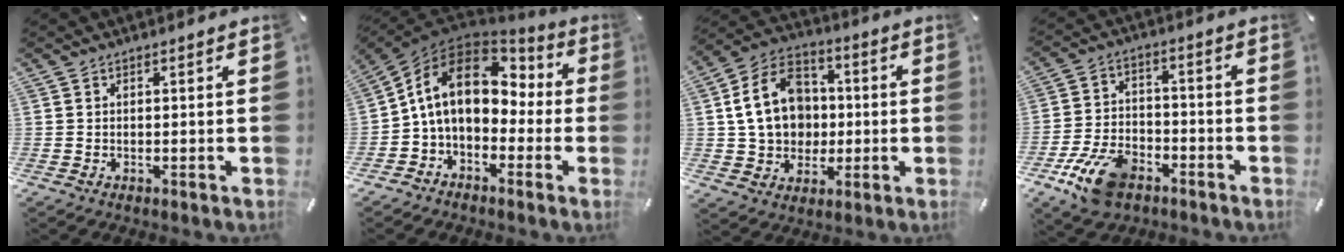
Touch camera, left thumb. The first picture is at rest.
{"total": 15.5, "force": [2.5, 11.3, 10.3], "torque": [-0.197, 0.006, 0.041]}
{"total": 15.7, "force": [-0.1, 13.3, 8.4], "torque": [-0.174, 0.026, 0.004]}
{"total": 12.2, "force": [-7.0, 7.1, 7.0], "torque": [-0.135, 0.040, -0.124]}